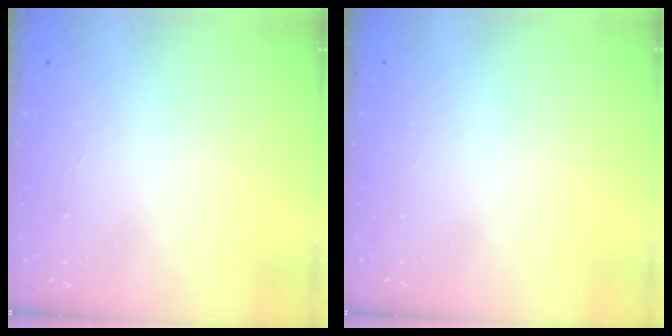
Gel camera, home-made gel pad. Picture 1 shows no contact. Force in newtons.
{"total": 0.0}